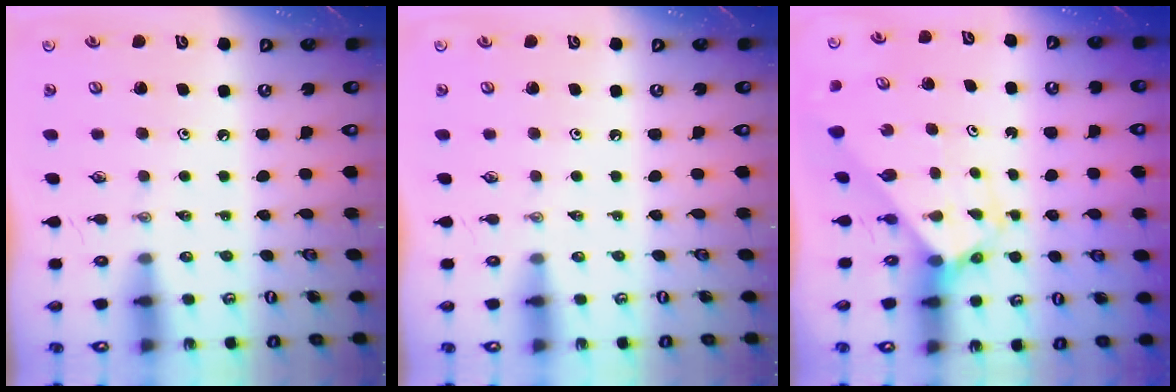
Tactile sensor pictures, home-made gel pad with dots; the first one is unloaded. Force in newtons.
{"total": 0.0}
{"total": 2.9, "press": 2.9, "slide": 0.2}